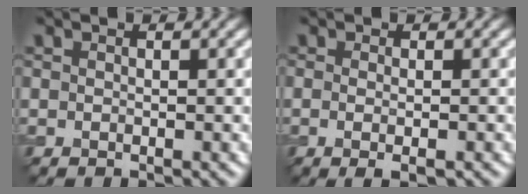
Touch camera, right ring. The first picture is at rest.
{"total": 1.9, "force": [-0.4, 0.5, 1.8], "torque": [-0.029, -0.006, -0.007]}